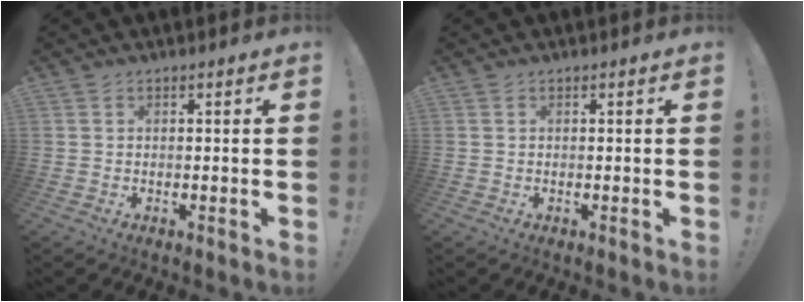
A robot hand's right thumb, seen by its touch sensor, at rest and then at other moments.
{"total": 0.0}